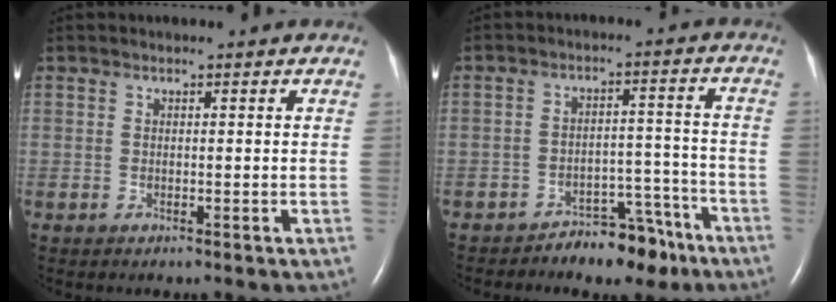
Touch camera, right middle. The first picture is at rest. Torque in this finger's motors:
{"motor_torque": [0.15, -0.14, 0.04, 0.04]}